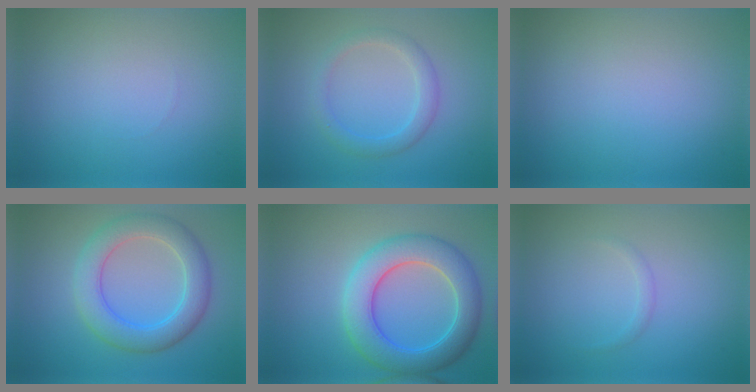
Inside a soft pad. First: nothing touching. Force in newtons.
{"total": 2.3, "press": 2.3, "slide": 0.1}
{"total": 0.0}
{"total": 5.6, "press": 5.6, "slide": 0.1}
{"total": 7.2, "press": 7.1, "slide": 0.7}
{"total": 0.6, "press": 0.6, "slide": 0.1}